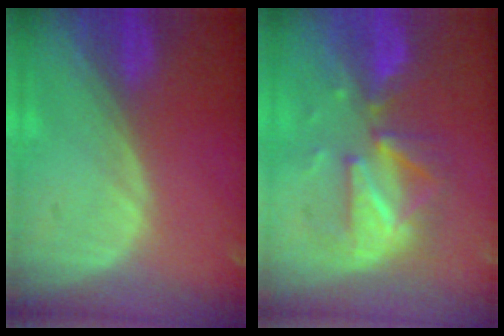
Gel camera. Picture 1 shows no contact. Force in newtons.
{"total": 8.2, "press": 8.2, "slide": 0.3}